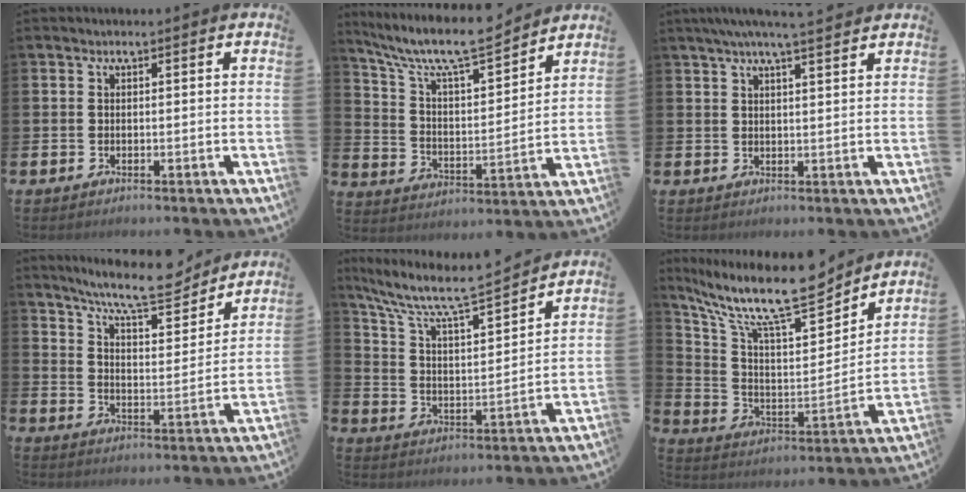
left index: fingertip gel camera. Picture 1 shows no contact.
{"total": 10.0, "force": [9.0, 1.8, 3.9], "torque": [-0.111, -0.060, 0.155]}
{"total": 4.7, "force": [4.1, -0.1, 2.2], "torque": [-0.046, -0.011, 0.072]}
{"total": 10.3, "force": [9.3, 1.7, 4.0], "torque": [-0.091, -0.057, 0.162]}
{"total": 8.7, "force": [7.7, 1.2, 3.9], "torque": [-0.110, -0.053, 0.126]}
{"total": 13.3, "force": [10.9, 3.0, 7.1], "torque": [-0.159, -0.077, 0.183]}